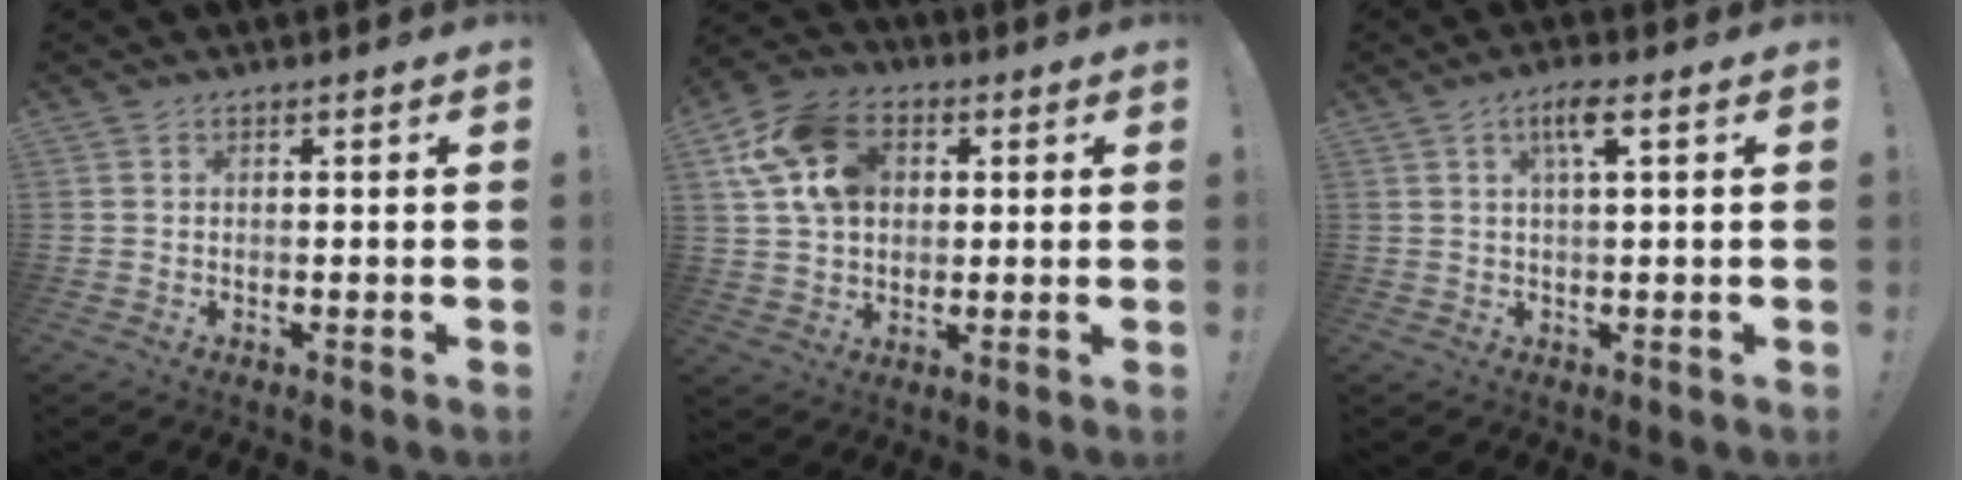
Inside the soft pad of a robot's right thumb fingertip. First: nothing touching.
{"total": 15.7, "force": [5.1, 11.8, 8.9], "torque": [-0.145, -0.004, 0.104]}
{"total": 5.2, "force": [2.0, 0.5, 4.8], "torque": [-0.082, 0.001, 0.027]}